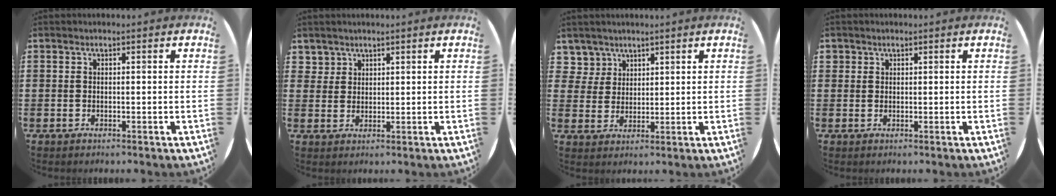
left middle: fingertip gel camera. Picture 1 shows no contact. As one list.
[{"total": 2.0, "force": [1.6, 1.2, 0.1], "torque": [-0.006, 0.005, 0.033]}, {"total": 3.5, "force": [2.4, 2.5, 0.1], "torque": [-0.006, 0.003, 0.045]}, {"total": 0.8, "force": [0.6, 0.5, 0.0], "torque": [0.000, 0.004, 0.012]}]